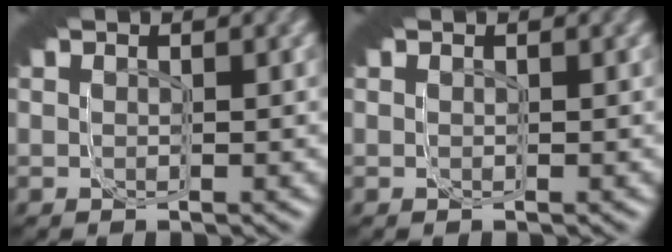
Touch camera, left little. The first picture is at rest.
{"total": 0.0}